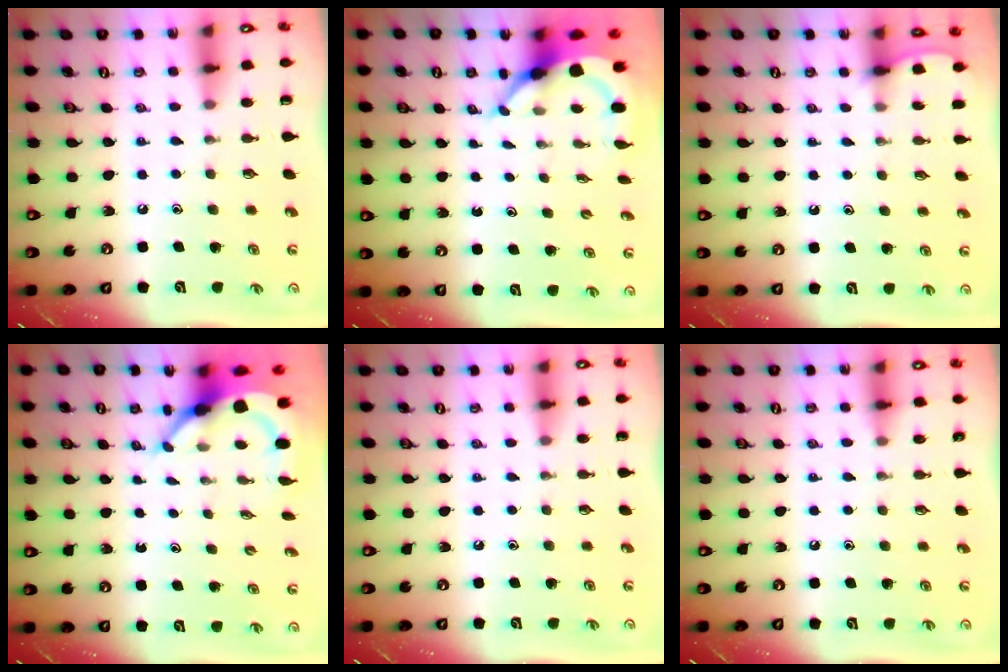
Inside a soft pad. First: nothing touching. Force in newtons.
{"total": 5.5, "press": 5.5, "slide": 0.7}
{"total": 2.1, "press": 2.1, "slide": 0.3}
{"total": 5.8, "press": 5.8, "slide": 0.8}
{"total": 0.0}
{"total": 3.9, "press": 3.9, "slide": 0.5}